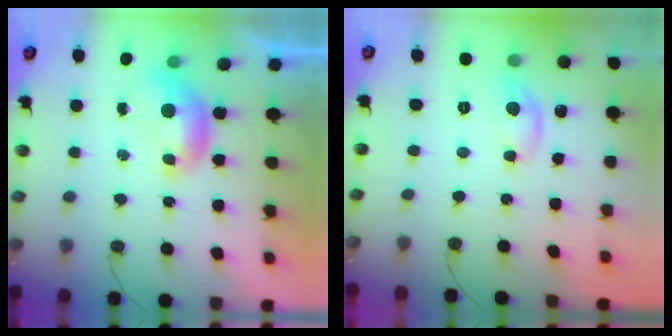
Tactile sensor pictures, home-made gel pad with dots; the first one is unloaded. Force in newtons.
{"total": 3.4, "press": 3.4, "slide": 0.1}